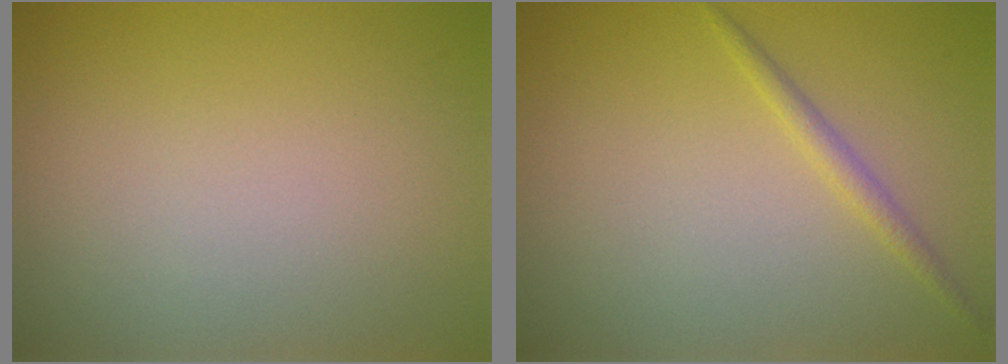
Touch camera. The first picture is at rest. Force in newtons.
{"total": 1.3, "press": 1.3, "slide": 0.0}